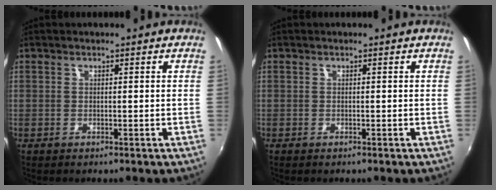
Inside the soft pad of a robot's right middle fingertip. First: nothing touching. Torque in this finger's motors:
{"motor_torque": [0.05, -0.12, 0.00, 0.02]}